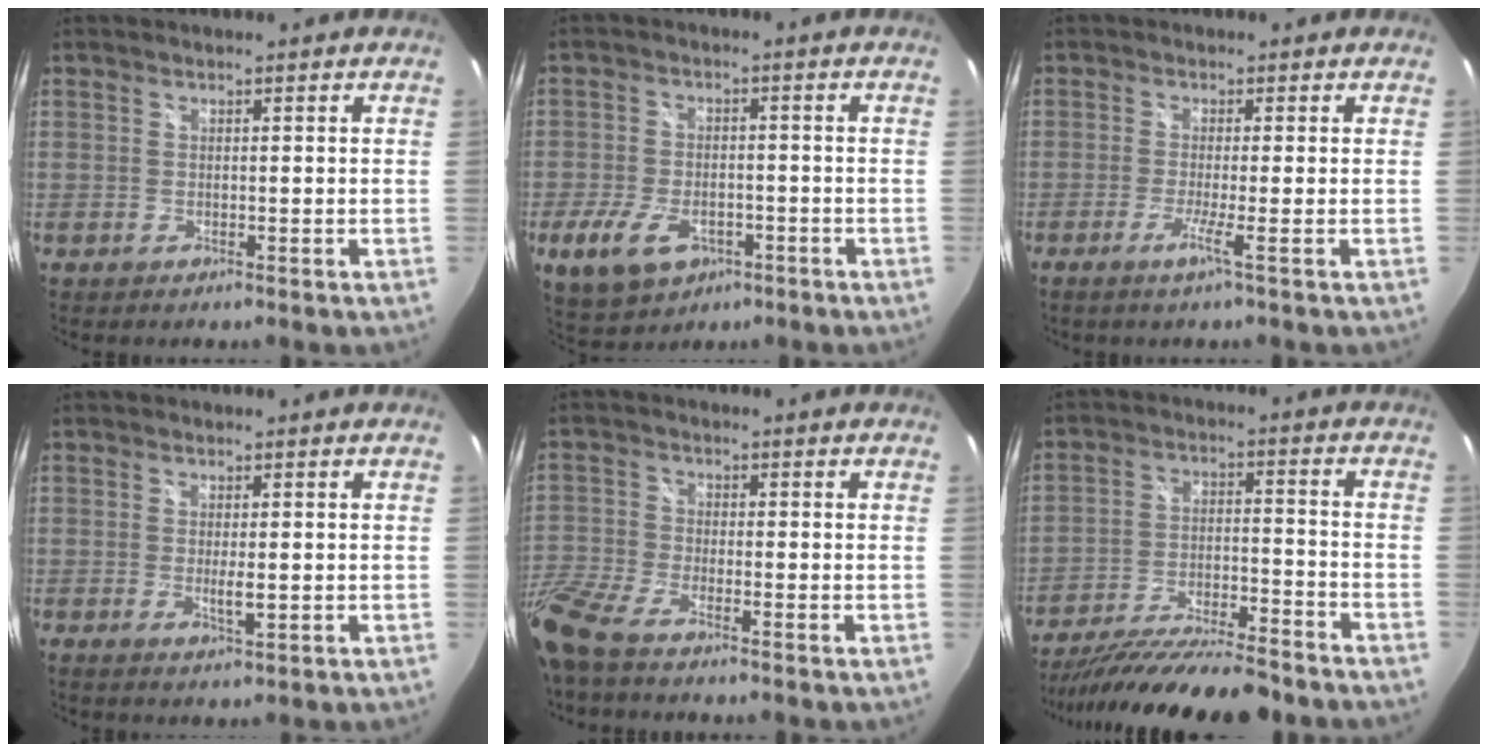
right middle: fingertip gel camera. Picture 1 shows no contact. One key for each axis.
{"total": 10.6, "fx": -5.1, "fy": 6.5, "fz": 6.7, "tx": -0.157, "ty": -0.015, "tz": -0.080}
{"total": 2.9, "fx": -1.5, "fy": -1.3, "fz": 2.2, "tx": -0.053, "ty": -0.007, "tz": -0.033}
{"total": 2.9, "fx": -0.4, "fy": 0.8, "fz": 2.7, "tx": -0.047, "ty": -0.005, "tz": -0.003}
{"total": 9.4, "fx": -7.6, "fy": 1.7, "fz": 5.2, "tx": -0.139, "ty": -0.022, "tz": -0.159}
{"total": 19.0, "fx": -16.6, "fy": 2.1, "fz": 9.1, "tx": -0.176, "ty": -0.038, "tz": -0.264}